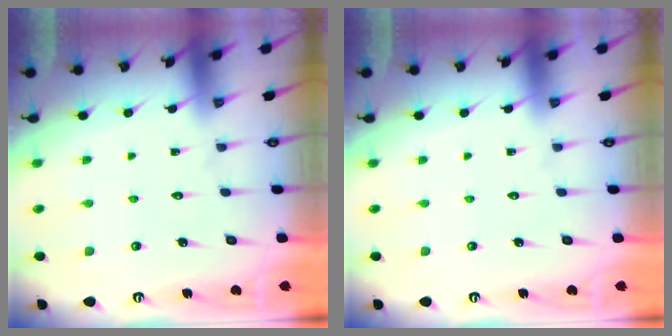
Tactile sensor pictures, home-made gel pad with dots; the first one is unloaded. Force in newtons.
{"total": 0.0}